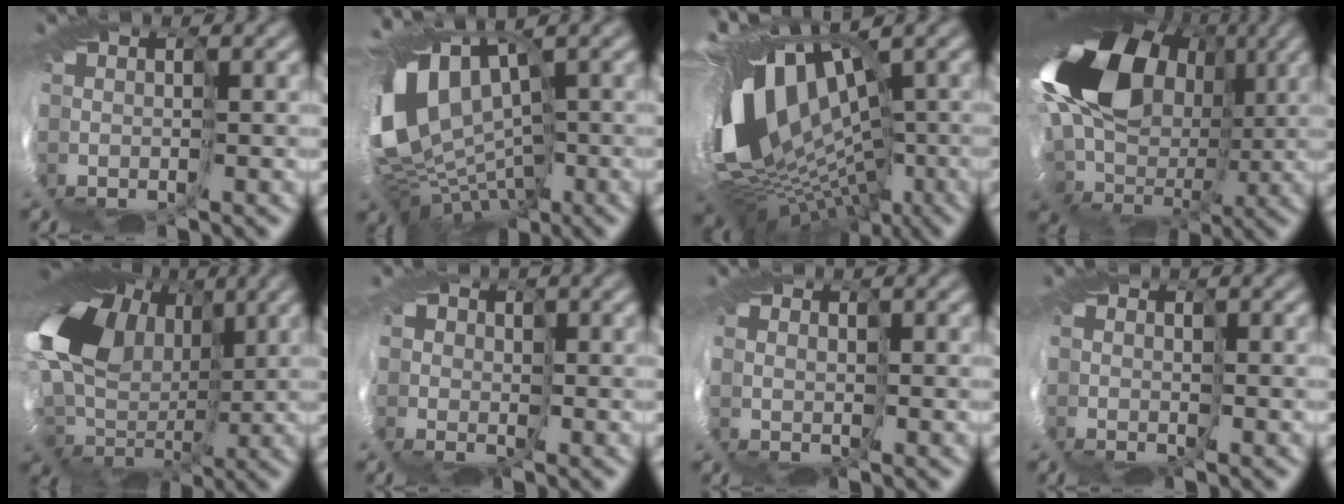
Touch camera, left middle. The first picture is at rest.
{"total": 11.3, "force": [1.2, 7.6, 8.3], "torque": [-0.204, -0.025, 0.041]}
{"total": 13.5, "force": [0.2, 8.0, 10.8], "torque": [-0.224, 0.001, 0.007]}
{"total": 20.0, "force": [3.2, 16.0, 11.6], "torque": [-0.218, -0.011, -0.008]}
{"total": 16.5, "force": [4.5, 11.8, 10.6], "torque": [-0.204, -0.001, 0.063]}
{"total": 5.3, "force": [2.2, 4.5, 1.6], "torque": [-0.048, 0.021, -0.007]}
{"total": 1.4, "force": [1.3, 0.3, -0.4], "torque": [-0.009, 0.006, 0.019]}
{"total": 1.2, "force": [0.9, 0.5, -0.5], "torque": [-0.008, 0.002, 0.009]}